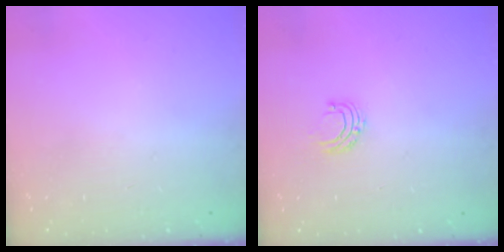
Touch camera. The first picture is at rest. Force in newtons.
{"total": 5.2, "press": 5.1, "slide": 0.5}